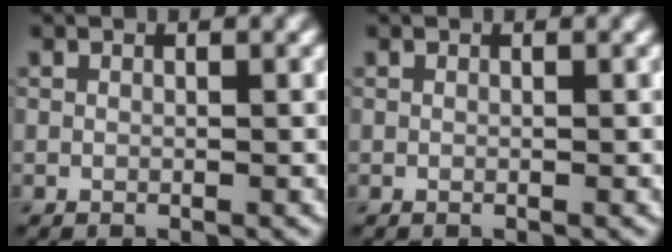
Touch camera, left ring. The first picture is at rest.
{"total": 0.0}